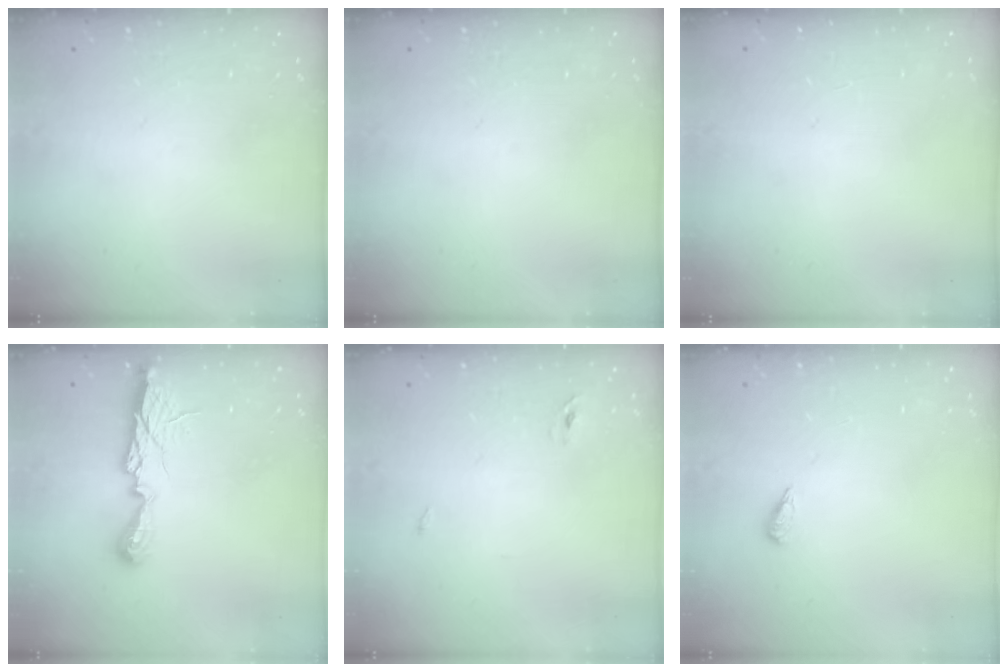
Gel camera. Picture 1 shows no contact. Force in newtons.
{"total": 0.0}
{"total": 0.9, "press": 0.9, "slide": 0.1}
{"total": 11.0, "press": 11.0, "slide": 0.4}
{"total": 2.4, "press": 2.1, "slide": 1.0}
{"total": 2.2, "press": 2.2, "slide": 0.4}